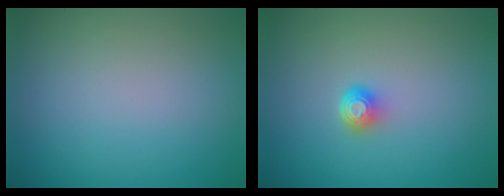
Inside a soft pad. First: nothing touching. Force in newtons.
{"total": 1.7, "press": 1.2, "slide": 1.2}